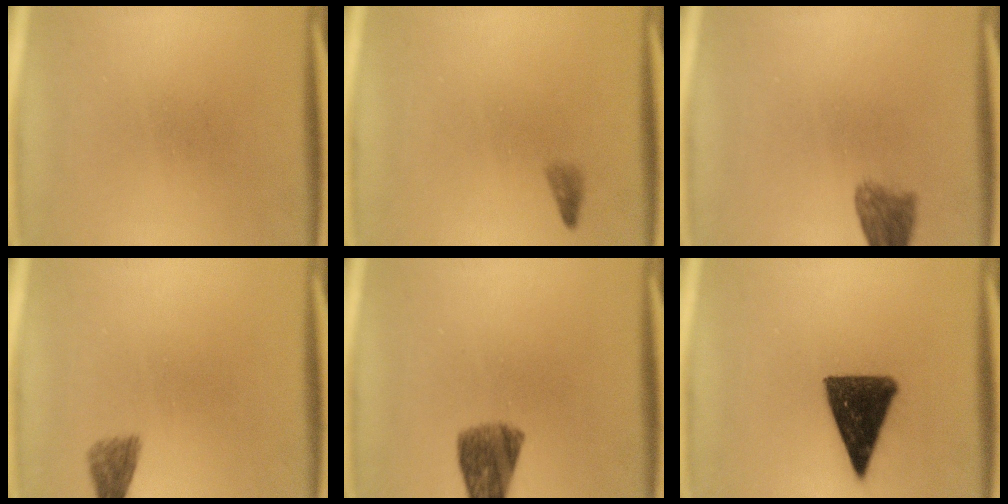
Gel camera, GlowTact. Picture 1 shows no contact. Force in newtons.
{"total": 0.9}
{"total": 4.1}
{"total": 2.4}
{"total": 7.1}
{"total": 12.9}